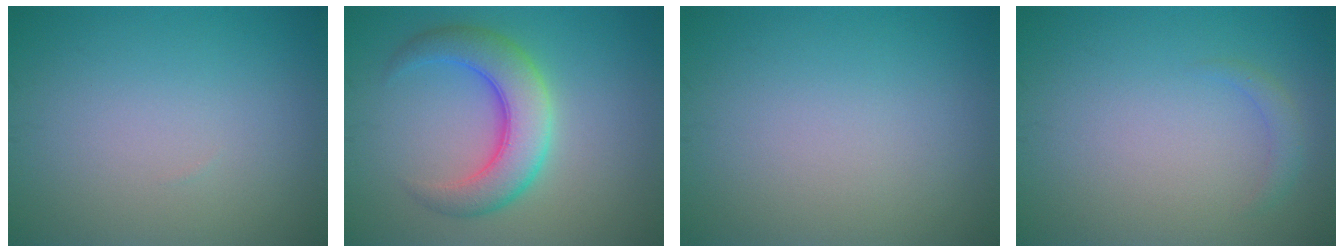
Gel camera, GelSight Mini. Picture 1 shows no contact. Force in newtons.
{"total": 5.9, "press": 5.9, "slide": 0.2}
{"total": 0.0}
{"total": 1.1, "press": 1.1, "slide": 0.0}